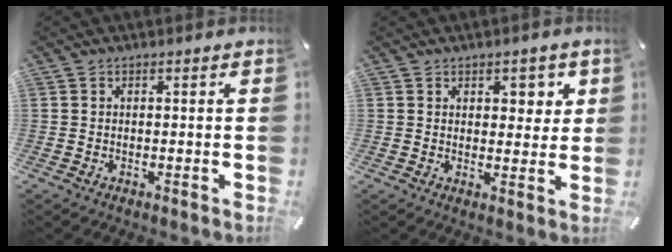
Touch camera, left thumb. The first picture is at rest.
{"total": 4.0, "force": [2.0, 2.9, 1.9], "torque": [-0.006, -0.009, 0.026]}